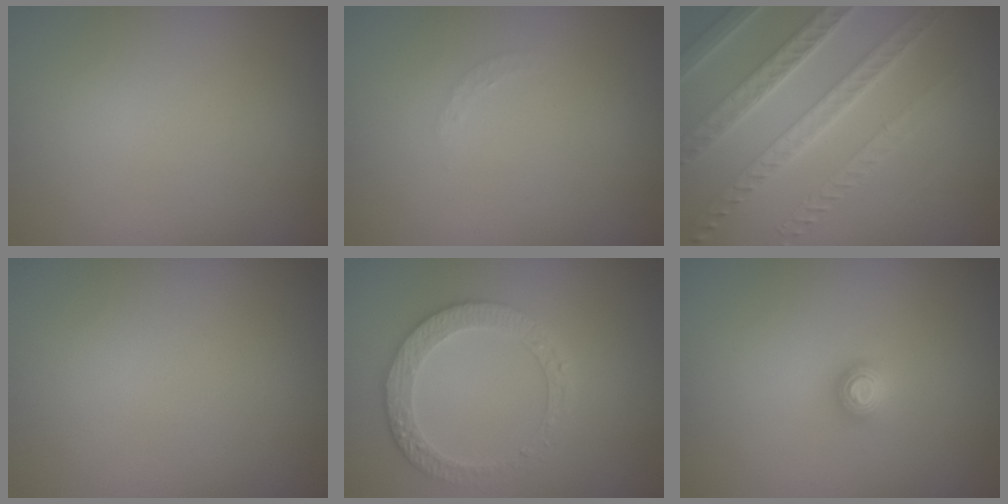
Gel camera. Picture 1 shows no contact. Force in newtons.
{"total": 0.7, "press": 0.7, "slide": 0.1}
{"total": 7.2, "press": 5.5, "slide": 4.7}
{"total": 0.0}
{"total": 3.6, "press": 3.3, "slide": 1.4}
{"total": 0.9, "press": 0.9, "slide": 0.0}